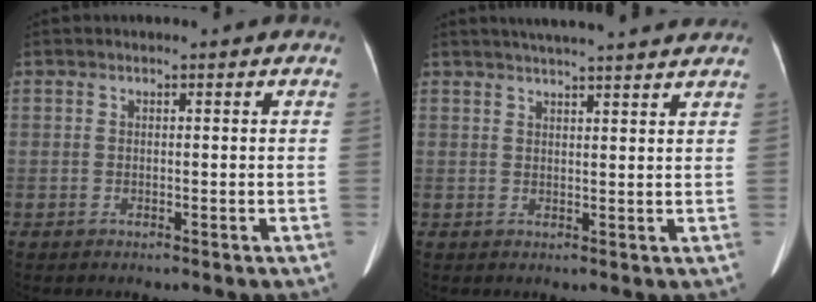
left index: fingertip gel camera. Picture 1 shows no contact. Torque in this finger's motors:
{"motor_torque": [-0.05, -0.37, 0.11, 0.05]}